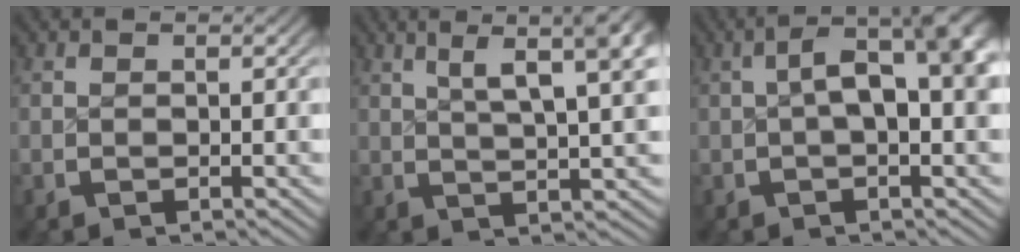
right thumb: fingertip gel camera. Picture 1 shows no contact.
{"total": 9.1, "force": [3.5, 3.8, 7.6], "torque": [-0.089, 0.014, 0.052]}
{"total": 7.1, "force": [0.6, 3.2, 6.3], "torque": [-0.090, -0.002, 0.010]}